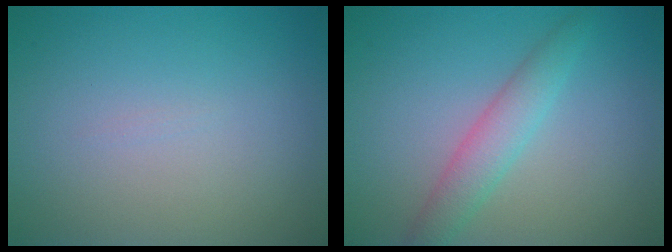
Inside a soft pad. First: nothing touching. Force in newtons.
{"total": 2.9, "press": 2.9, "slide": 0.1}